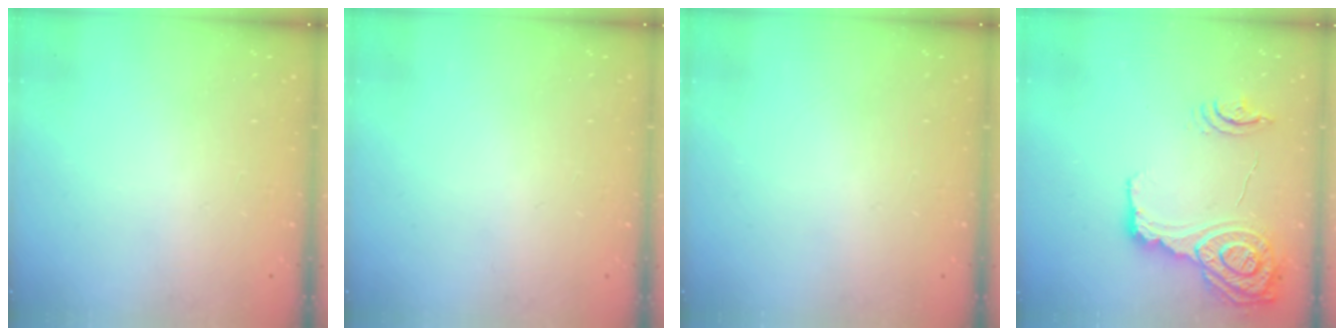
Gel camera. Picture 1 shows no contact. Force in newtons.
{"total": 0.0}
{"total": 0.0}
{"total": 16.0, "press": 15.9, "slide": 1.2}